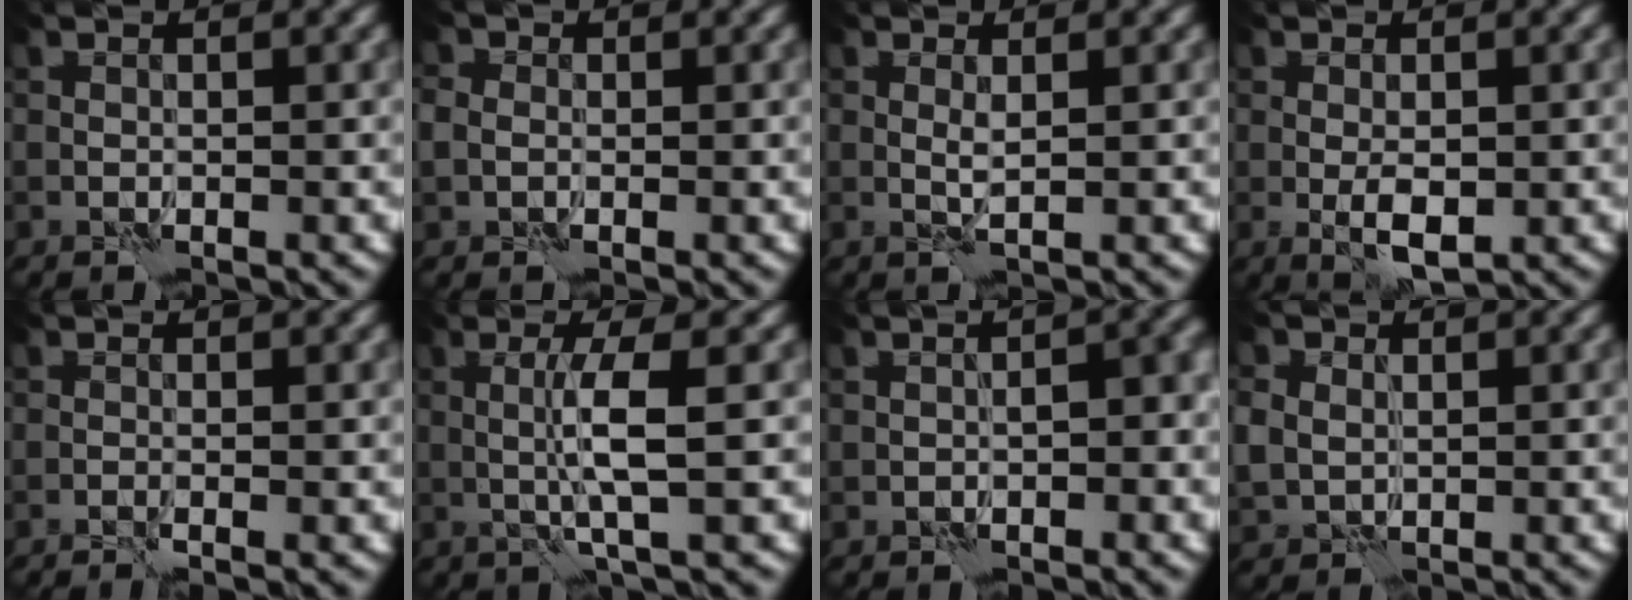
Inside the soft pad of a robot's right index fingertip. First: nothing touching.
{"total": 1.8, "force": [0.0, 1.6, 0.9], "torque": [-0.010, 0.002, -0.007]}
{"total": 1.0, "force": [0.6, -0.1, 0.8], "torque": [-0.019, -0.002, 0.012]}
{"total": 3.0, "force": [-0.4, 1.3, 2.7], "torque": [-0.046, -0.005, -0.001]}
{"total": 1.1, "force": [-0.5, -0.2, 0.9], "torque": [-0.025, 0.001, -0.011]}
{"total": 3.5, "force": [0.6, 0.0, 3.4], "torque": [-0.067, 0.000, 0.011]}
{"total": 2.1, "force": [-0.8, 0.8, 1.8], "torque": [-0.024, 0.008, -0.010]}
{"total": 2.9, "force": [0.7, 2.5, 1.4], "torque": [-0.034, 0.007, 0.014]}